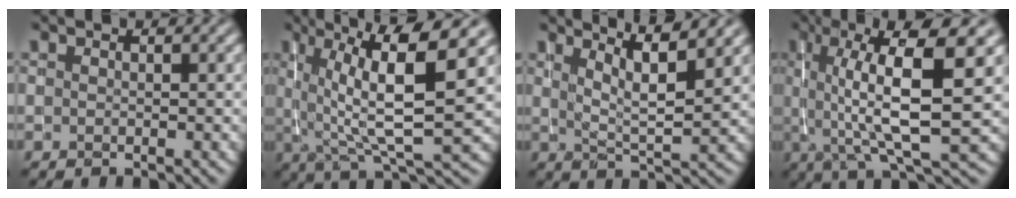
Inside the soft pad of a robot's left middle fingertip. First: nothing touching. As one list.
[{"total": 10.5, "force": [3.1, 2.4, 9.7], "torque": [-0.161, 0.008, 0.058]}, {"total": 5.2, "force": [3.4, 1.0, 3.9], "torque": [-0.056, 0.005, 0.044]}, {"total": 10.3, "force": [2.2, 2.3, 9.7], "torque": [-0.151, 0.006, 0.045]}]